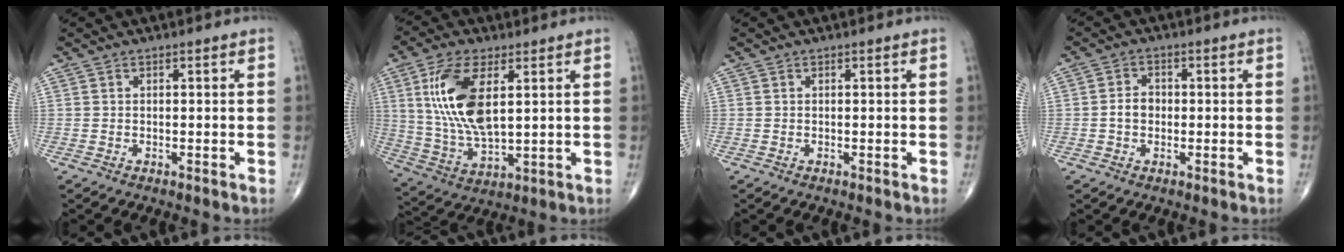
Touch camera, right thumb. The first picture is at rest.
{"total": 14.9, "force": [4.1, 6.7, 12.7], "torque": [-0.259, -0.016, 0.087]}
{"total": 0.0}
{"total": 3.2, "force": [-0.4, 2.5, 1.9], "torque": [-0.026, 0.013, -0.012]}